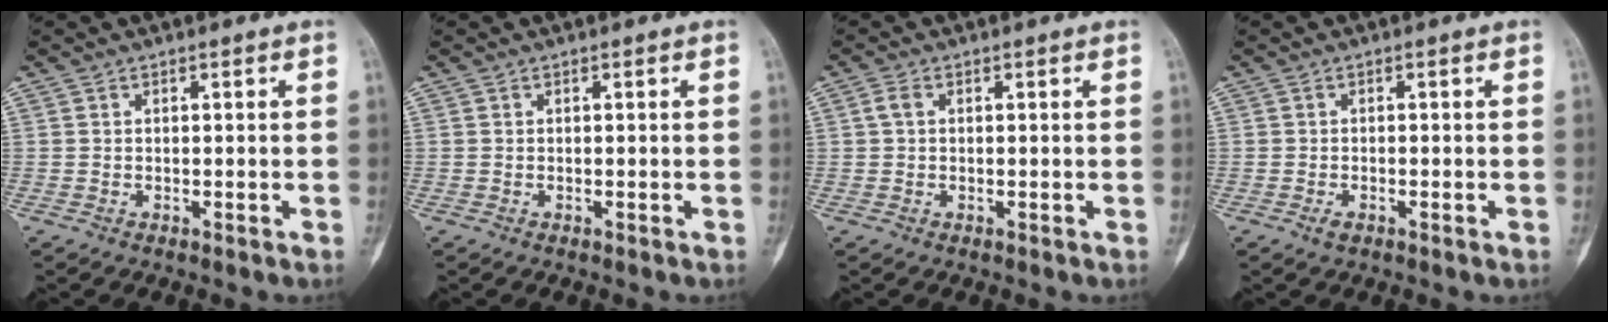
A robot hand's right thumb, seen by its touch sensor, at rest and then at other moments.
{"total": 0.0}
{"total": 1.6, "force": [0.4, 1.1, 1.1], "torque": [-0.023, 0.006, 0.007]}
{"total": 1.3, "force": [-0.7, 0.7, 0.8], "torque": [-0.017, 0.000, -0.013]}